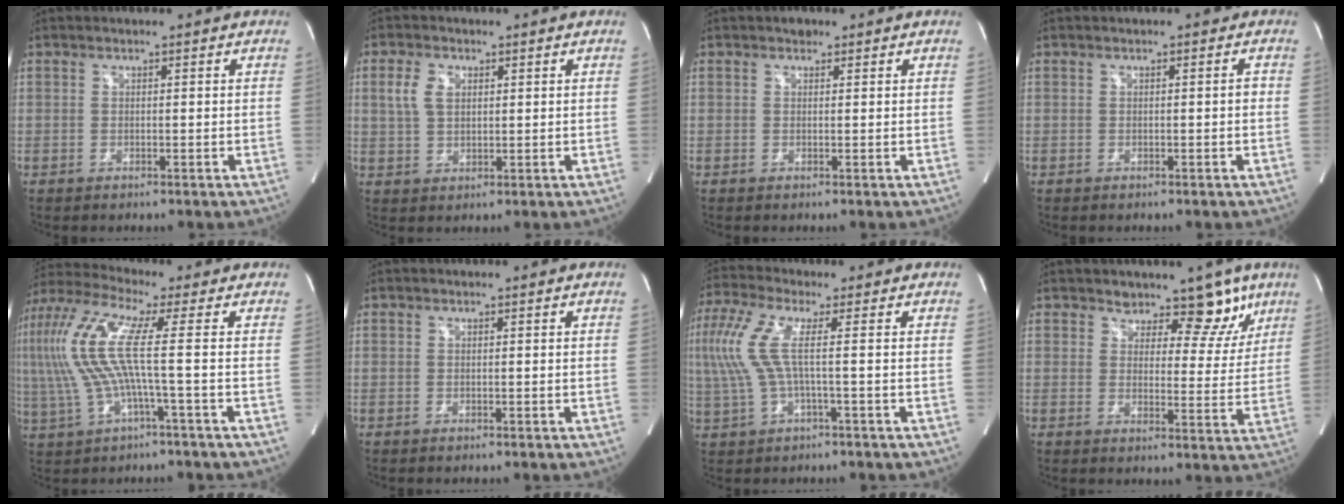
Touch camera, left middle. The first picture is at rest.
{"total": 4.1, "force": [1.3, 2.5, 2.9], "torque": [-0.068, 0.012, 0.034]}
{"total": 0.8, "force": [0.5, 0.5, 0.3], "torque": [-0.006, 0.005, 0.008]}
{"total": 0.7, "force": [0.0, 0.2, 0.7], "torque": [-0.010, 0.003, 0.000]}
{"total": 11.8, "force": [0.3, 0.4, 11.8], "torque": [-0.271, 0.024, 0.001]}
{"total": 0.0}
{"total": 9.2, "force": [1.0, 1.8, 8.9], "torque": [-0.224, 0.021, 0.016]}
{"total": 7.8, "force": [6.1, 4.0, 2.6], "torque": [-0.003, -0.011, 0.070]}